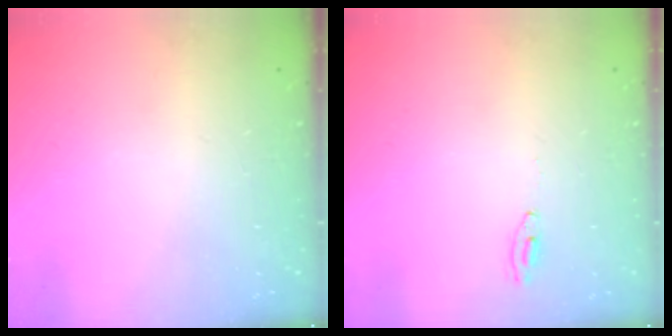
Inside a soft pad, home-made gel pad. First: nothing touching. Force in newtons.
{"total": 2.4, "press": 2.4, "slide": 0.2}